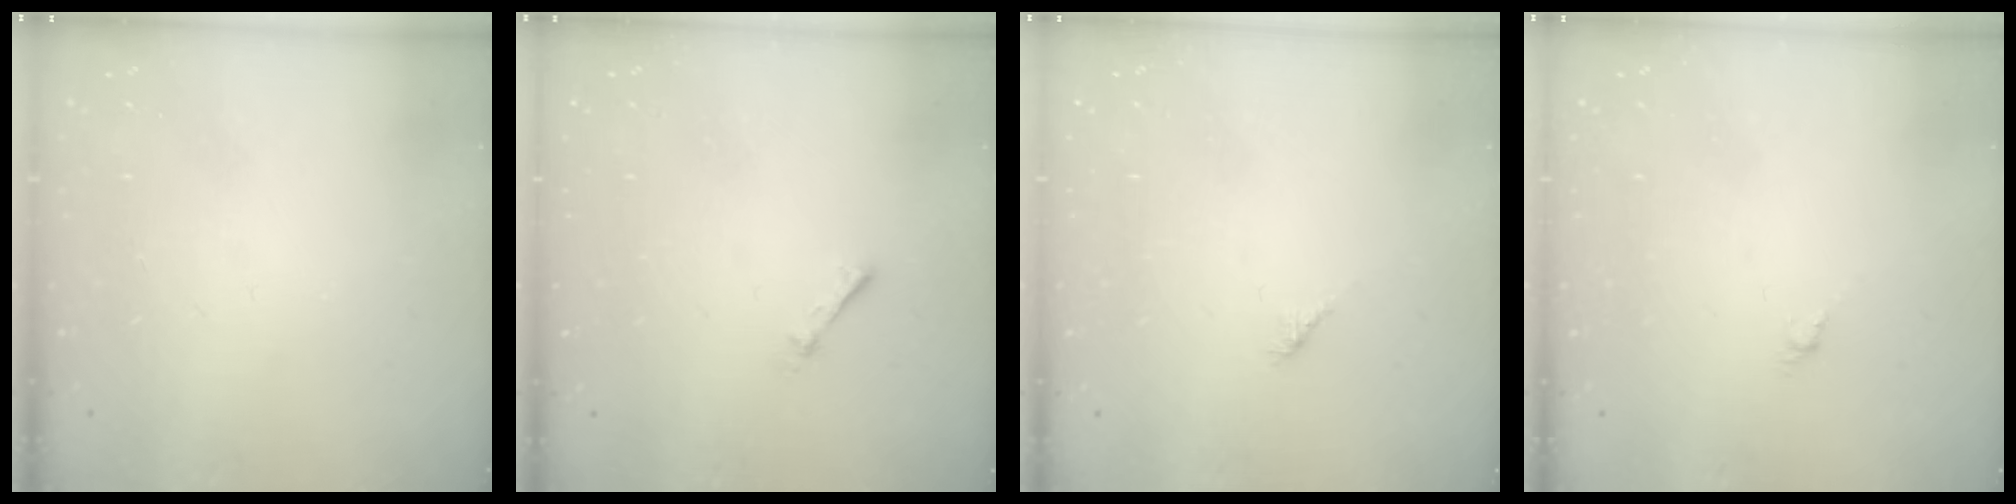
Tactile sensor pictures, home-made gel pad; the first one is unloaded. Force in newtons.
{"total": 1.7, "press": 1.7, "slide": 0.2}
{"total": 1.7, "press": 1.6, "slide": 0.5}
{"total": 1.1, "press": 1.0, "slide": 0.5}